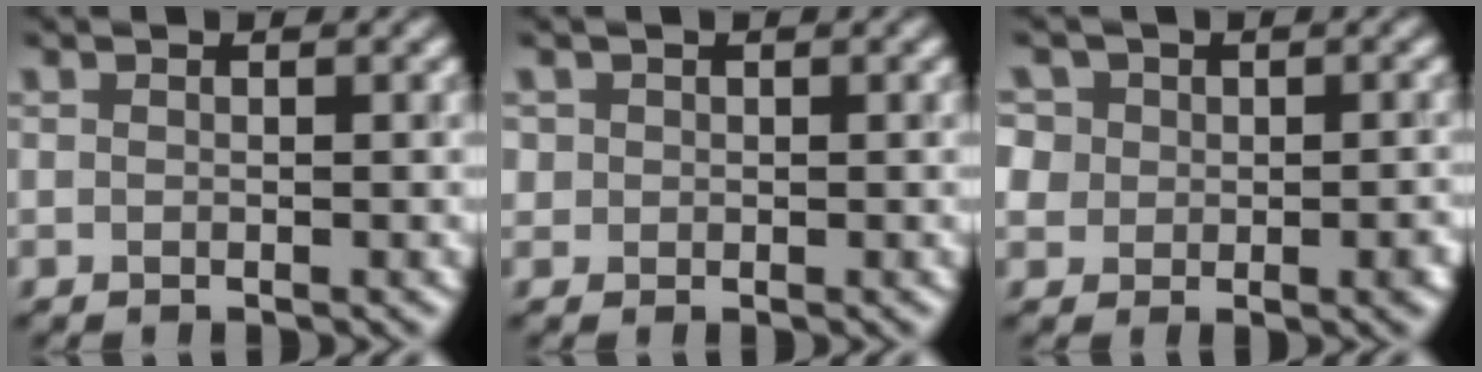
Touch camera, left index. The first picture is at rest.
{"total": 1.0, "force": [0.2, 0.9, 0.1], "torque": [0.009, 0.000, 0.002]}
{"total": 6.3, "force": [1.0, 5.3, 3.3], "torque": [-0.038, 0.024, -0.010]}